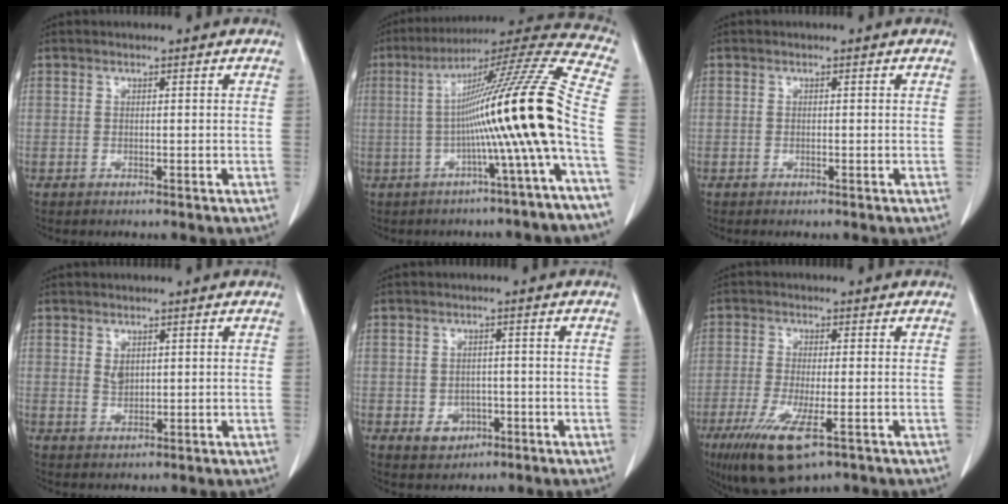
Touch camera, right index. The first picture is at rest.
{"total": 18.7, "force": [-2.6, -2.5, 18.3], "torque": [-0.269, 0.017, -0.055]}
{"total": 0.0}
{"total": 1.7, "force": [0.7, 1.1, 1.1], "torque": [-0.020, -0.003, 0.018]}
{"total": 3.5, "force": [-1.3, 3.0, 1.5], "torque": [-0.013, 0.005, -0.010]}
{"total": 10.0, "force": [-5.3, 2.1, 8.3], "torque": [-0.158, -0.030, -0.086]}